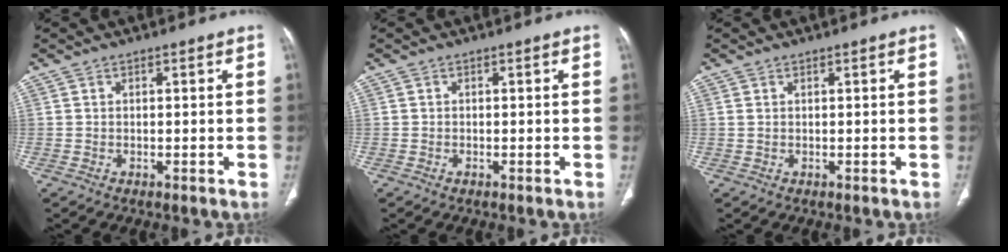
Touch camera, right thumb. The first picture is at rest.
{"total": 0.5, "force": [-0.3, 0.4, 0.2], "torque": [-0.003, 0.001, -0.006]}
{"total": 0.6, "force": [0.2, 0.3, 0.4], "torque": [-0.014, 0.012, 0.009]}